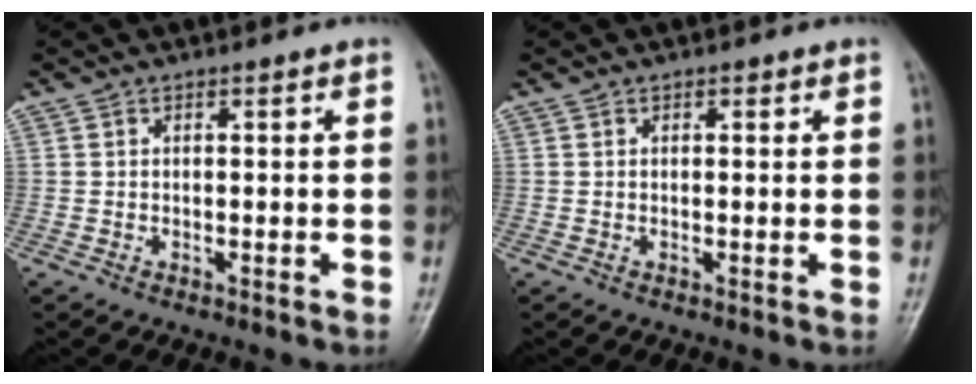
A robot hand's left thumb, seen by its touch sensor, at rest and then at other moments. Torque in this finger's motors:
{"motor_torque": [0.02, 0.71, -0.36, -0.12, -0.03]}